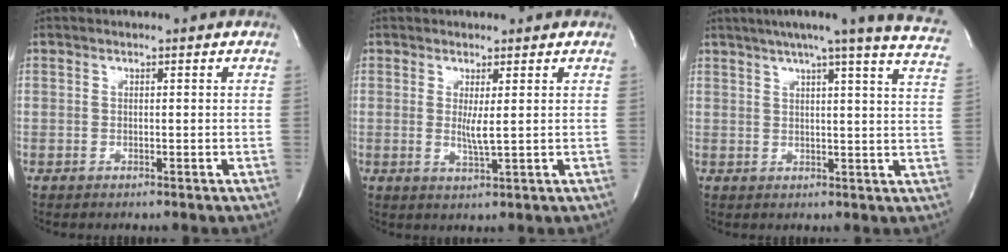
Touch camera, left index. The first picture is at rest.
{"total": 2.5, "force": [0.4, 0.0, 2.5], "torque": [-0.055, -0.009, 0.011]}
{"total": 21.4, "force": [18.0, -0.1, 11.5], "torque": [-0.170, -0.026, 0.207]}